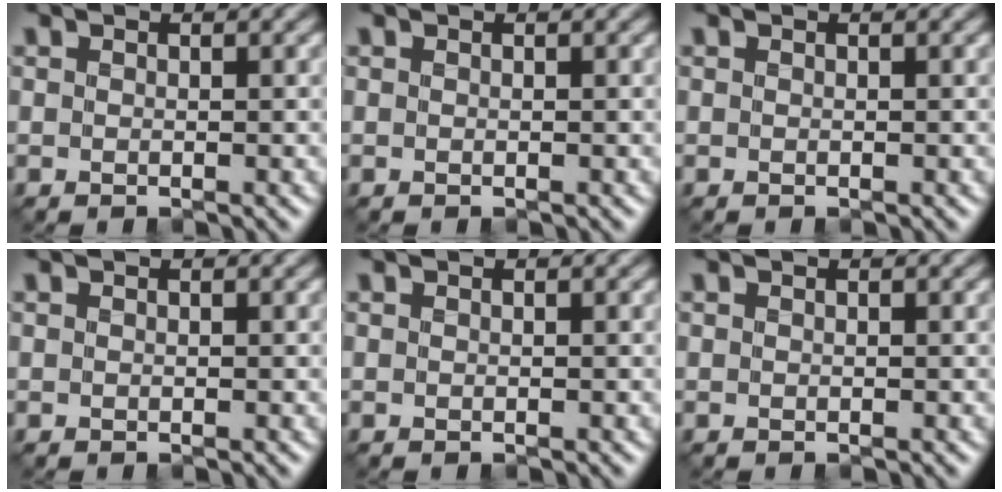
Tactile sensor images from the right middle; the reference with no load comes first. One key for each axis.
{"total": 0.0}
{"total": 0.0}
{"total": 0.0}
{"total": 0.0}
{"total": 0.0}